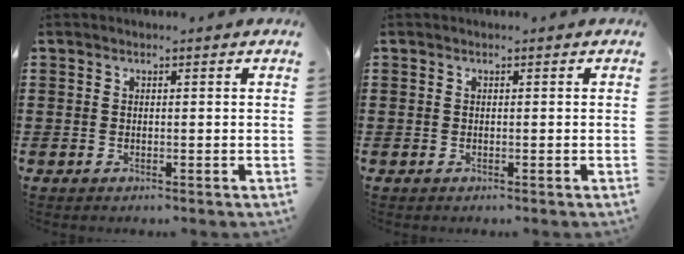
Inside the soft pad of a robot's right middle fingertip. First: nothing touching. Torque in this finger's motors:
{"motor_torque": [0.18, 0.03, 0.00, -0.01]}